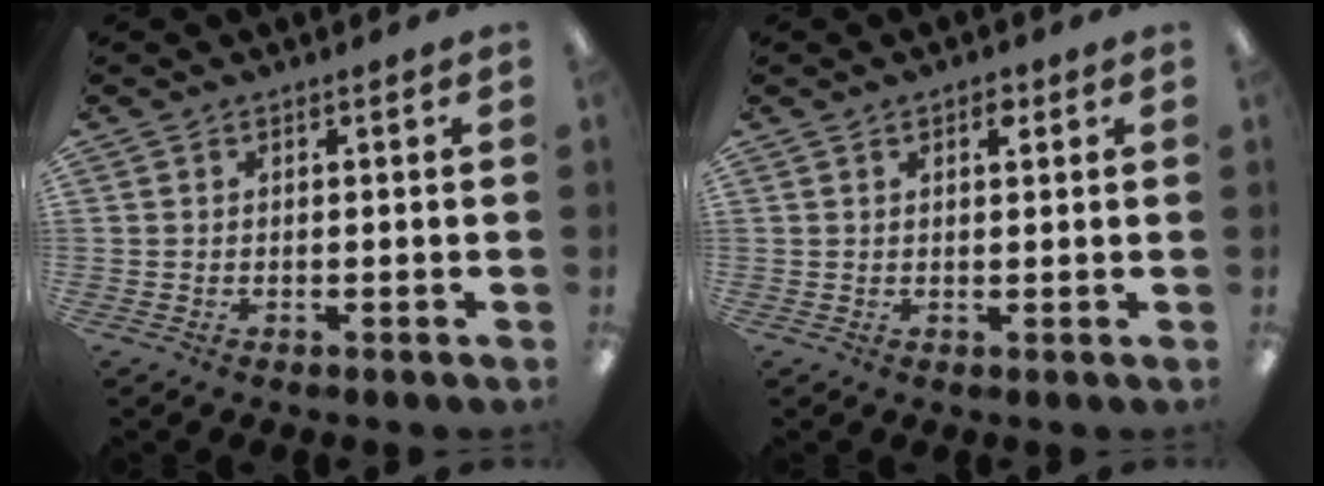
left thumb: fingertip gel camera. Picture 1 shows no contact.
{"total": 2.4, "force": [1.4, 1.1, 1.6], "torque": [-0.010, -0.008, 0.019]}